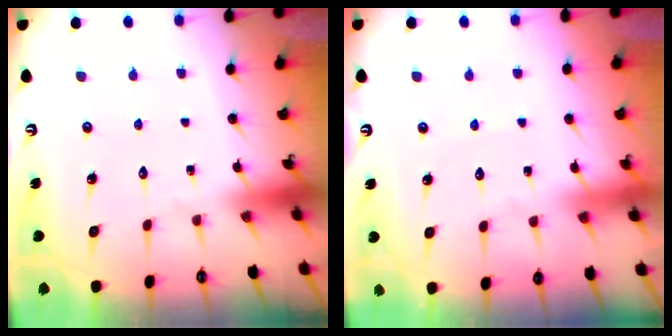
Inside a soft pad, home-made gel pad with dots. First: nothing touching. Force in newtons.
{"total": 2.9, "press": 2.9, "slide": 0.4}